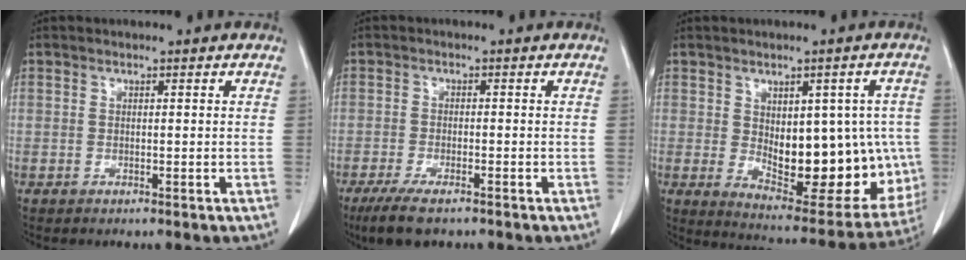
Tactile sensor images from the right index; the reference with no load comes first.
{"total": 6.1, "force": [-4.4, 1.6, 3.9], "torque": [-0.073, -0.013, -0.074]}
{"total": 18.4, "force": [-1.0, 8.4, 16.3], "torque": [-0.204, 0.001, 0.018]}